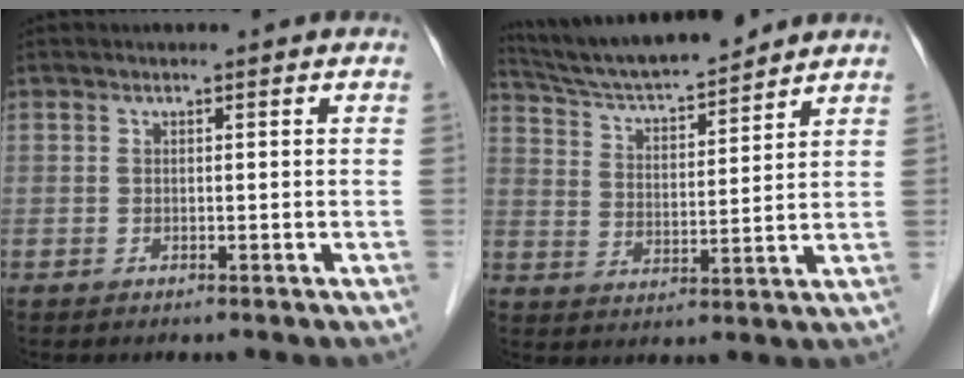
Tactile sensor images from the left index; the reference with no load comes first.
{"total": 13.6, "force": [12.5, 1.3, 5.2], "torque": [-0.094, 0.011, 0.215]}